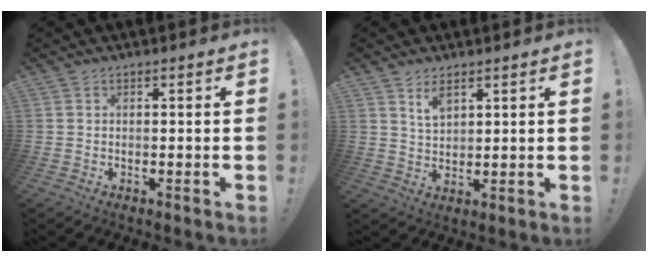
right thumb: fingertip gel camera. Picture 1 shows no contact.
{"total": 5.0, "force": [3.4, 2.4, 2.8], "torque": [-0.041, -0.018, 0.061]}